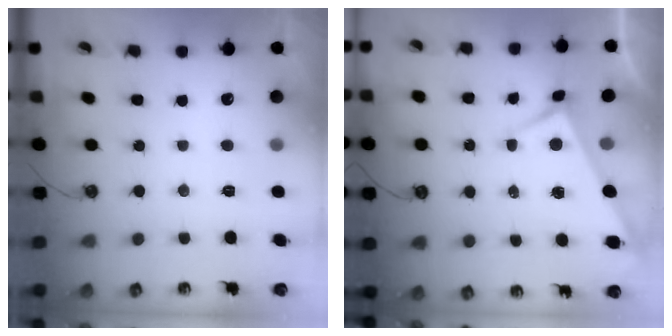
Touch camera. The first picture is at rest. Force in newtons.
{"total": 3.9, "press": 3.9, "slide": 0.4}